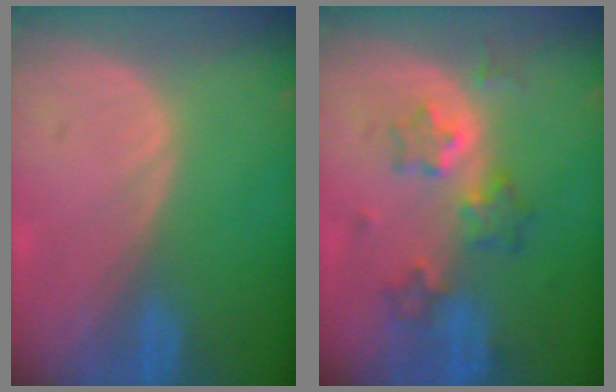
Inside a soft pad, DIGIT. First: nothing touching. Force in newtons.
{"total": 6.1, "press": 5.8, "slide": 1.8}